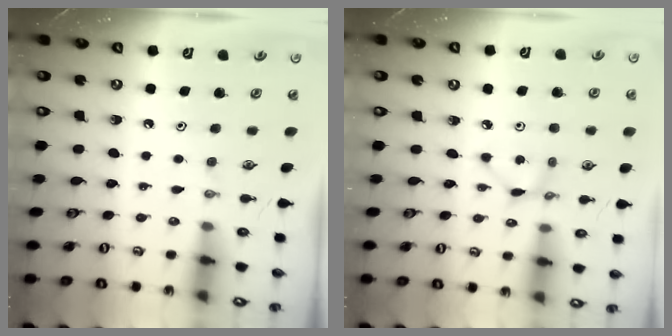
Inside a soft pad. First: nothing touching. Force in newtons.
{"total": 2.7, "press": 2.7, "slide": 0.1}